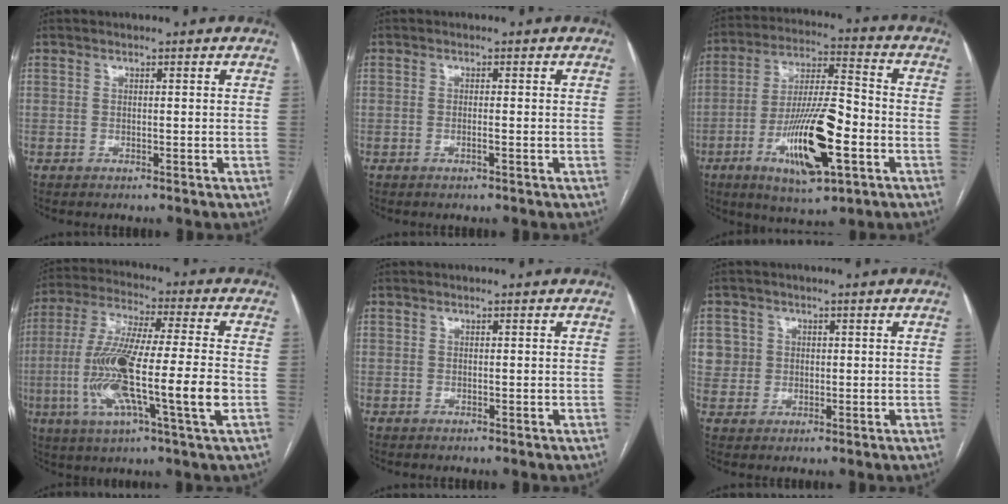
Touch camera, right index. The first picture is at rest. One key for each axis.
{"total": 0.8, "fx": -0.3, "fy": -0.1, "fz": 0.7, "tx": -0.016, "ty": 0.000, "tz": -0.004}
{"total": 16.1, "fx": -5.4, "fy": 3.6, "fz": 14.7, "tx": -0.274, "ty": -0.004, "tz": -0.088}
{"total": 17.8, "fx": -3.7, "fy": 1.0, "fz": 17.3, "tx": -0.338, "ty": -0.010, "tz": -0.071}
{"total": 0.0}
{"total": 4.1, "fx": 1.2, "fy": 3.9, "fz": -0.1, "tx": 0.018, "ty": 0.006, "tz": 0.024}